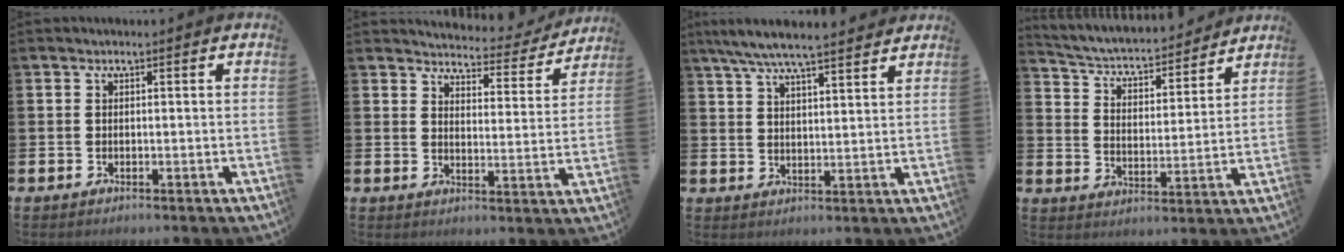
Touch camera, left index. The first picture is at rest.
{"total": 3.9, "force": [3.8, 0.9, 0.2], "torque": [-0.010, -0.038, 0.058]}
{"total": 6.8, "force": [6.4, 0.5, 2.4], "torque": [-0.063, -0.026, 0.114]}
{"total": 4.6, "force": [4.3, 1.2, 1.1], "torque": [-0.049, -0.041, 0.064]}